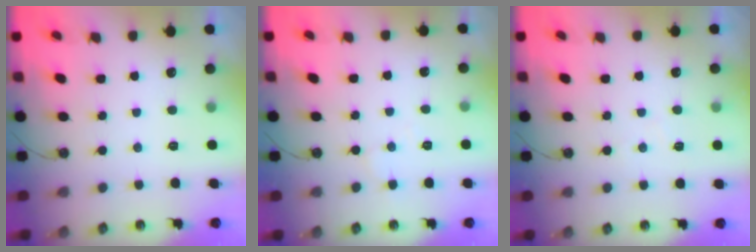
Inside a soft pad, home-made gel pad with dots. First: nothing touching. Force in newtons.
{"total": 3.4, "press": 3.4, "slide": 0.5}
{"total": 4.2, "press": 4.1, "slide": 0.6}